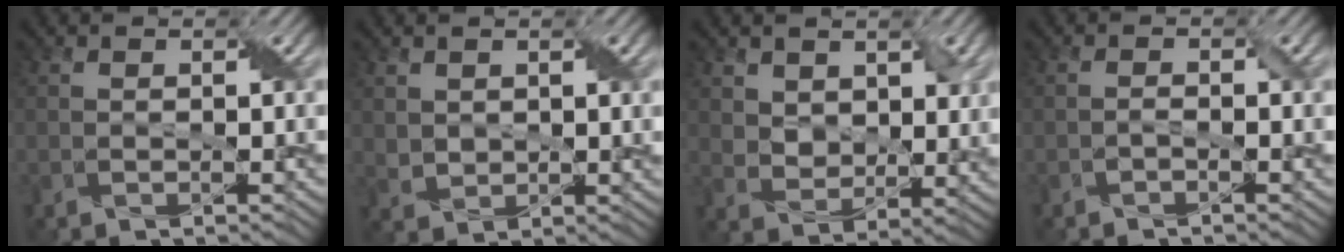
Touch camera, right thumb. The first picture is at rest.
{"total": 2.5, "force": [1.5, 1.7, 1.1], "torque": [-0.032, -0.004, 0.033]}
{"total": 5.2, "force": [2.9, 3.5, 2.6], "torque": [-0.072, -0.009, 0.052]}
{"total": 1.0, "force": [-0.6, 0.3, 0.7], "torque": [-0.017, 0.004, -0.011]}